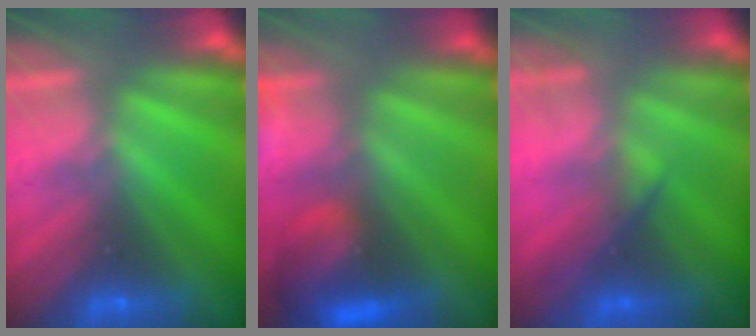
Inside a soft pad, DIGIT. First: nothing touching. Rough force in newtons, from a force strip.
{"total": 8.6}
{"total": 1.9}